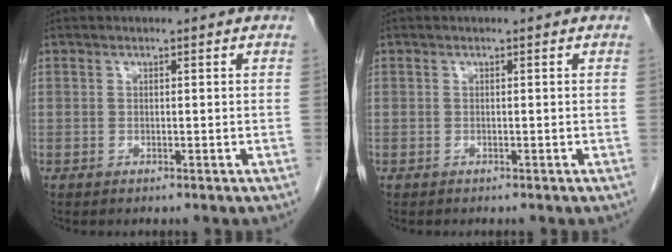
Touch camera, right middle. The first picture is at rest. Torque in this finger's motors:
{"motor_torque": [0.02, -0.03, -0.10, -0.01]}